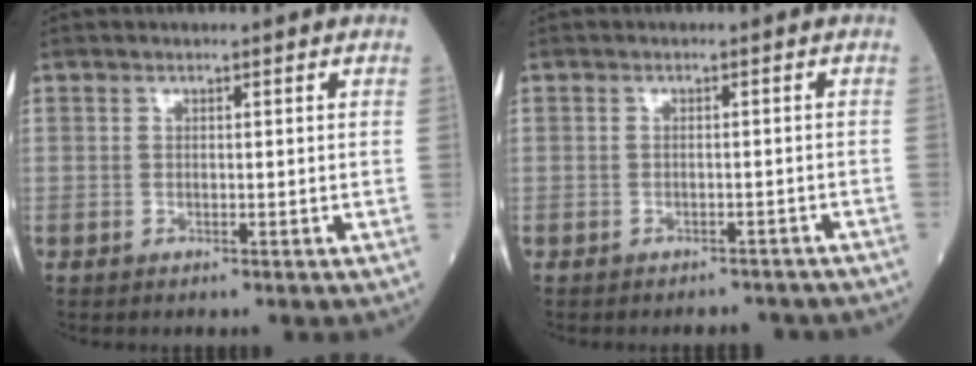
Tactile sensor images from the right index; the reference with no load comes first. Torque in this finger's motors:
{"motor_torque": [0.15, -0.48, -0.34, -0.11]}